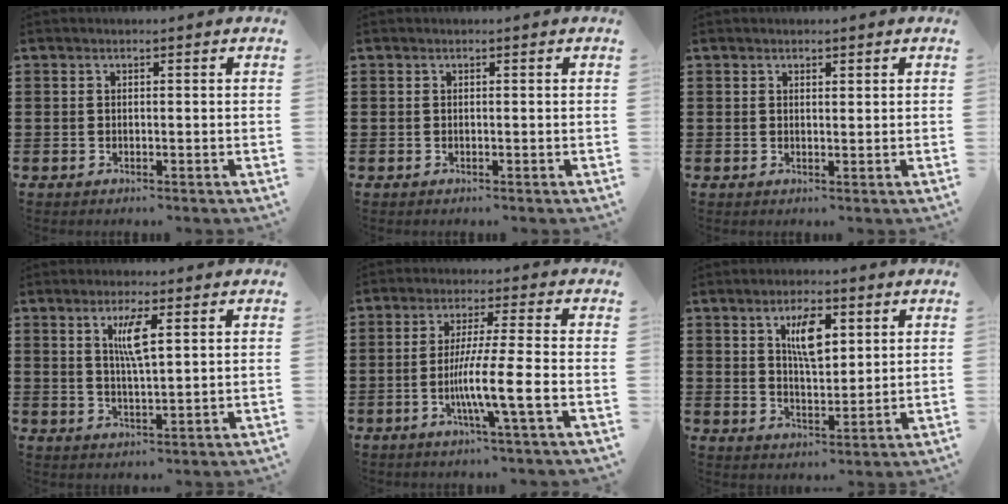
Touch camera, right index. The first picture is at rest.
{"total": 0.0}
{"total": 0.9, "force": [0.7, 0.4, 0.3], "torque": [-0.006, 0.003, 0.014]}
{"total": 4.8, "force": [1.8, 0.9, 4.3], "torque": [-0.091, 0.006, 0.027]}
{"total": 8.5, "force": [-2.5, -0.1, 8.1], "torque": [-0.147, -0.015, -0.047]}
{"total": 6.5, "force": [2.7, 2.6, 5.3], "torque": [-0.089, -0.001, 0.040]}